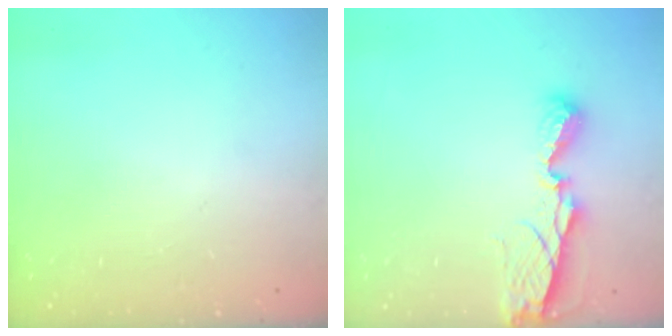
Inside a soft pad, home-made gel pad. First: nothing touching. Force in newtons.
{"total": 7.1, "press": 7.1, "slide": 0.2}